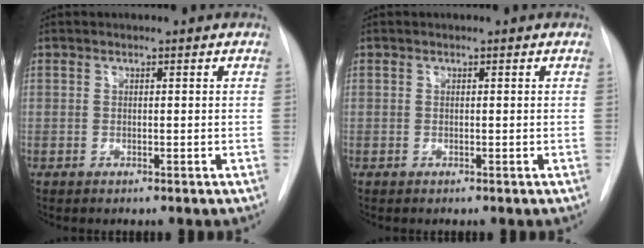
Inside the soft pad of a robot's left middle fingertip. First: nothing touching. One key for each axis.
{"total": 0.0}